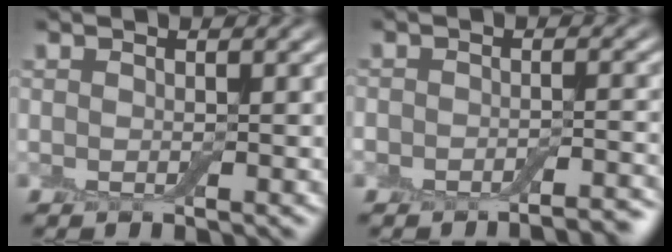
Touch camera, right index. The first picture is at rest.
{"total": 4.1, "force": [-3.6, 1.2, 1.6], "torque": [-0.019, 0.001, -0.043]}